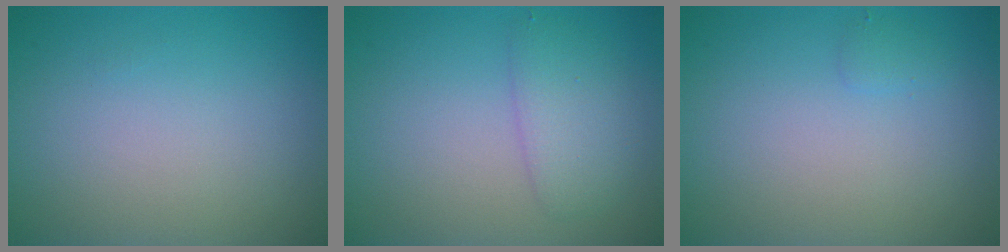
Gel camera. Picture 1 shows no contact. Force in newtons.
{"total": 2.7, "press": 2.7, "slide": 0.1}
{"total": 0.7, "press": 0.7, "slide": 0.1}